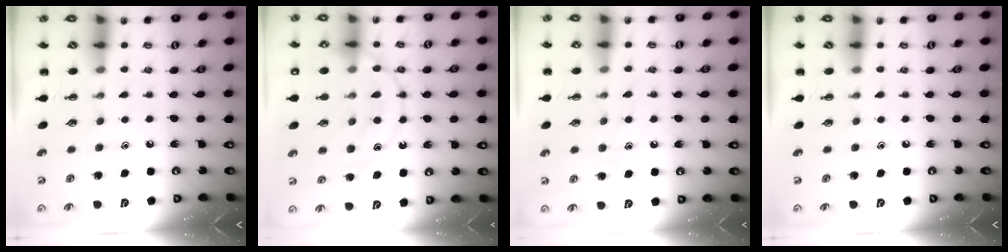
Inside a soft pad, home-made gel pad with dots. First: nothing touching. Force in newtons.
{"total": 17.1, "press": 17.1, "slide": 1.1}
{"total": 8.0, "press": 7.9, "slide": 1.4}
{"total": 0.0}